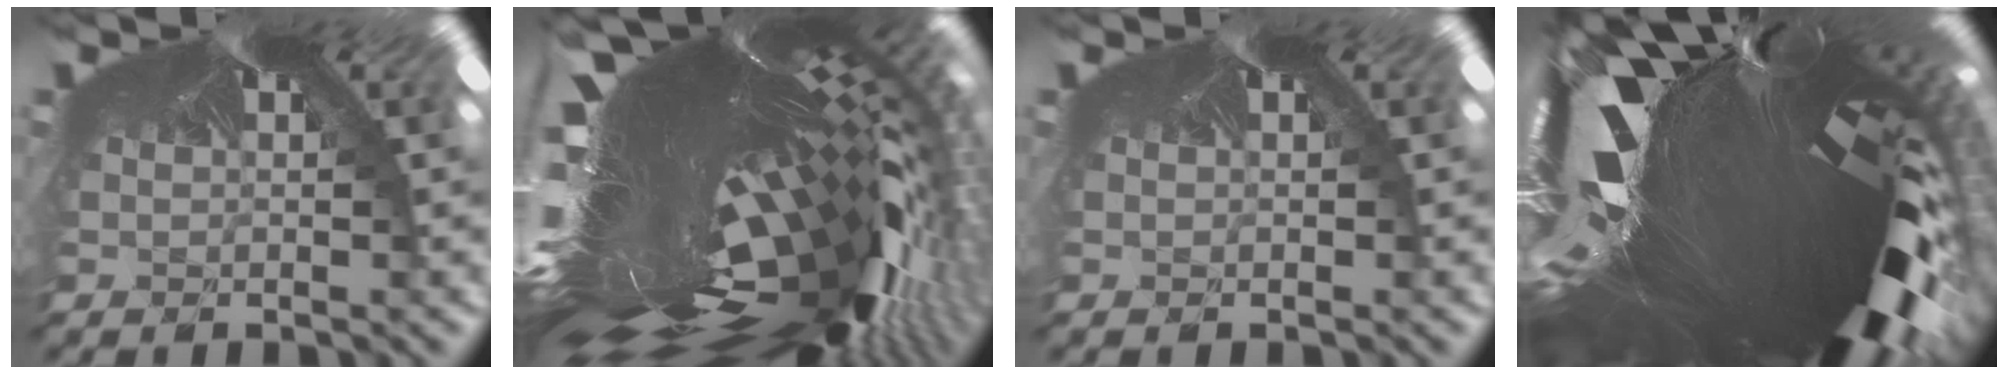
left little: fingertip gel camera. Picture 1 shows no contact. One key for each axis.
{"total": 7.7, "fx": -6.7, "fy": 0.2, "fz": 3.9, "tx": -0.101, "ty": -0.092, "tz": -0.069}
{"total": 0.0}
{"total": 6.2, "fx": -5.0, "fy": 0.8, "fz": 3.6, "tx": -0.103, "ty": -0.108, "tz": -0.030}